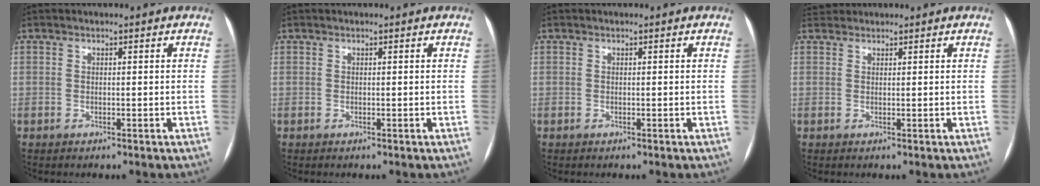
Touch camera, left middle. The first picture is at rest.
{"total": 0.0}
{"total": 0.0}
{"total": 1.8, "force": [1.7, 0.6, -0.2], "torque": [-0.001, 0.021, 0.031]}